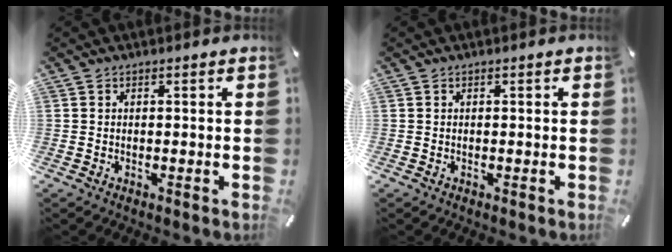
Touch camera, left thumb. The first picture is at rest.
{"total": 0.0}